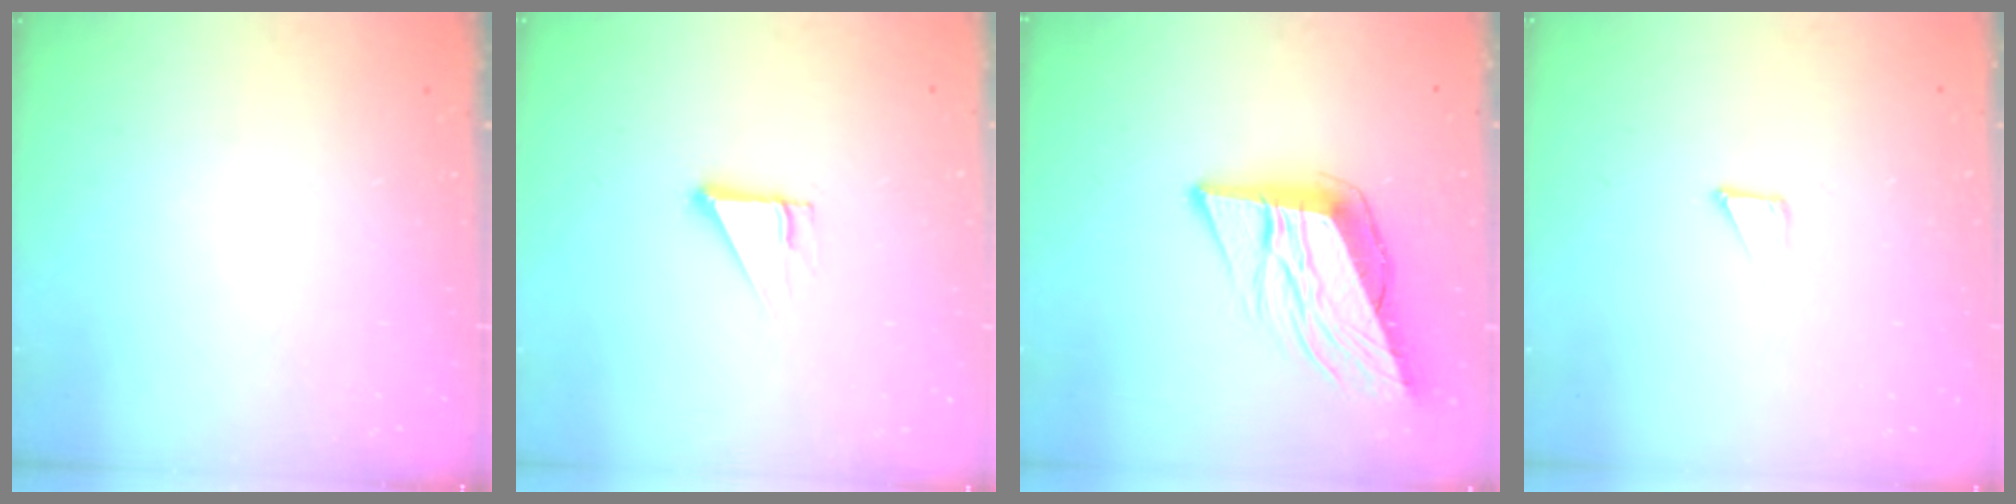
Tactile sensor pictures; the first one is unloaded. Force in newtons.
{"total": 2.7, "press": 2.7, "slide": 0.0}
{"total": 12.7, "press": 12.2, "slide": 3.4}
{"total": 1.2, "press": 1.2, "slide": 0.0}